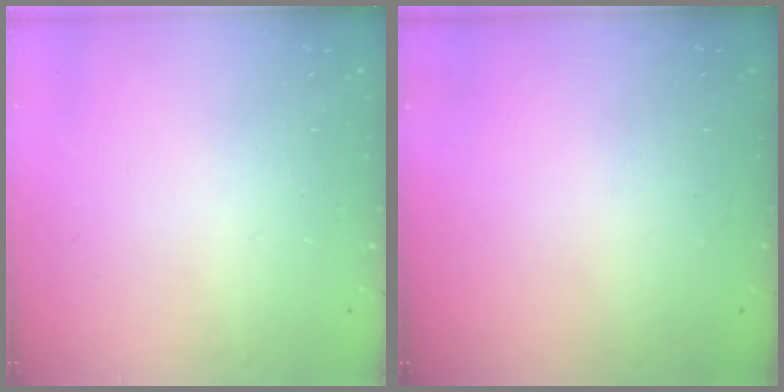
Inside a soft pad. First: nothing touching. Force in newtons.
{"total": 0.0}